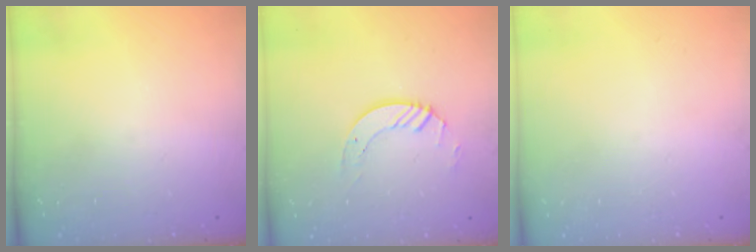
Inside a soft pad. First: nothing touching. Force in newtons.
{"total": 5.2, "press": 5.2, "slide": 0.3}
{"total": 0.0}